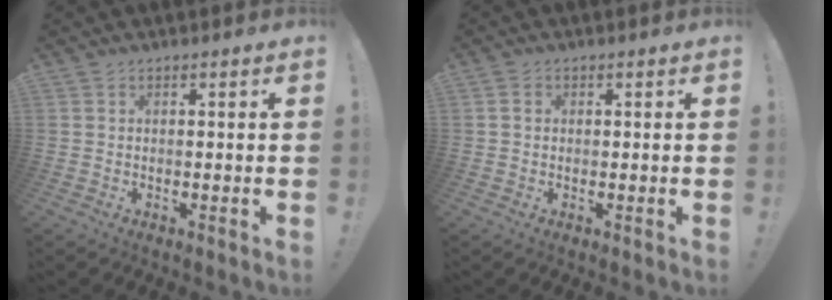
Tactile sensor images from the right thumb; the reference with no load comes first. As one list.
[{"total": 1.3, "force": [0.1, 1.2, 0.4], "torque": [-0.006, 0.004, 0.001]}]